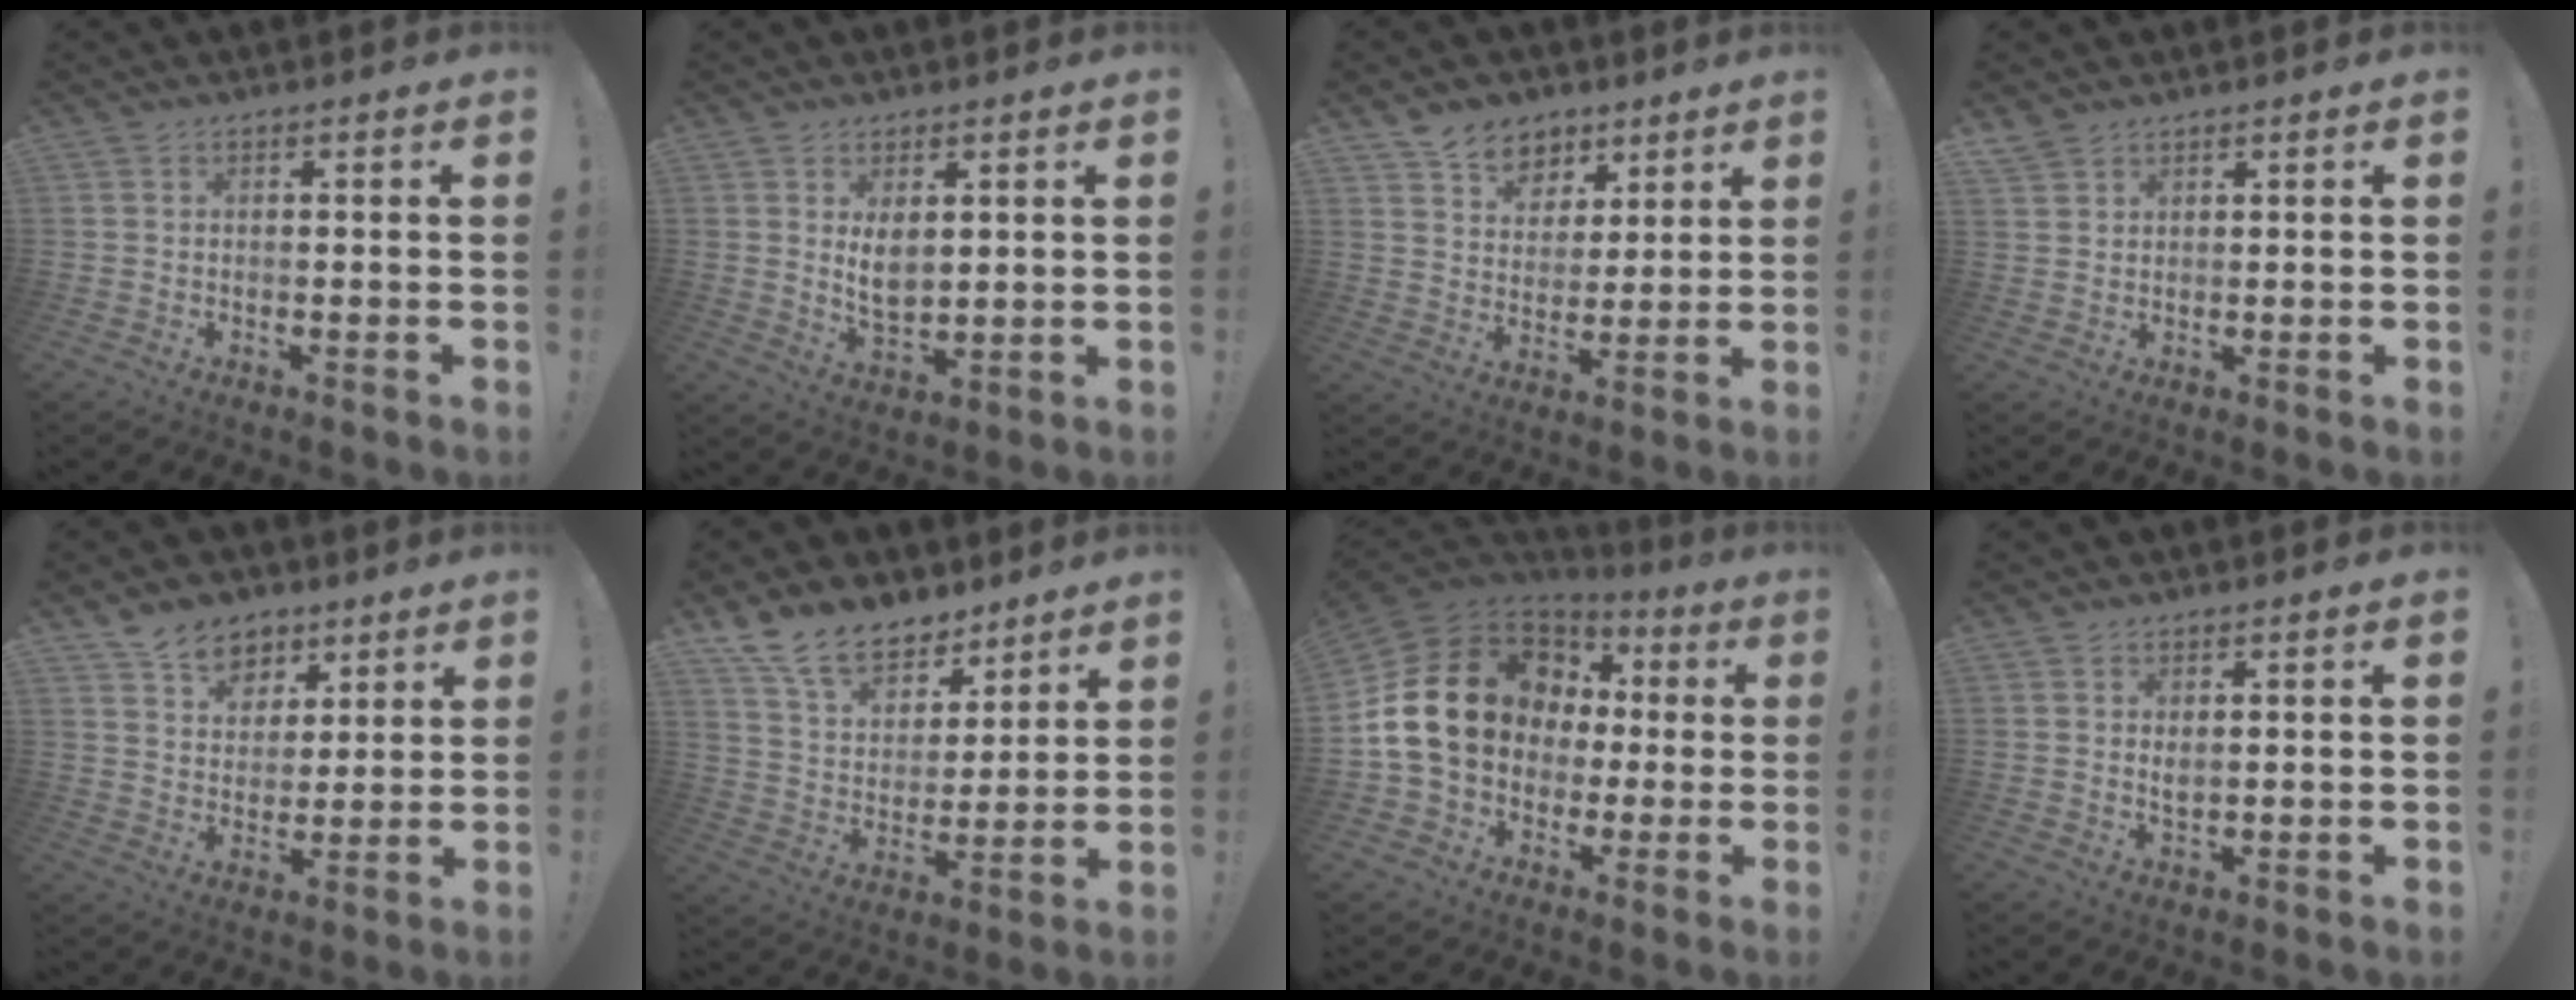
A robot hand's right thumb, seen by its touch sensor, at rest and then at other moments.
{"total": 6.0, "force": [2.3, 3.3, 4.5], "torque": [-0.067, -0.019, 0.040]}
{"total": 10.2, "force": [6.8, 7.2, 2.4], "torque": [-0.042, -0.045, 0.136]}
{"total": 3.2, "force": [2.8, 1.5, 0.7], "torque": [-0.013, -0.017, 0.054]}
{"total": 10.4, "force": [6.8, 7.3, 3.1], "torque": [-0.044, -0.045, 0.132]}
{"total": 14.8, "force": [11.5, 7.8, 4.9], "torque": [-0.102, -0.082, 0.220]}
{"total": 21.2, "force": [3.4, 16.2, 13.3], "torque": [-0.221, 0.005, 0.087]}
{"total": 2.0, "force": [1.1, 0.9, 1.5], "torque": [-0.017, -0.008, 0.018]}